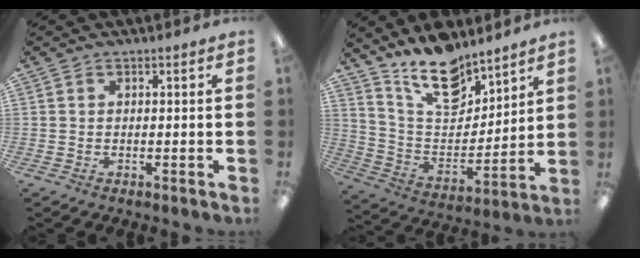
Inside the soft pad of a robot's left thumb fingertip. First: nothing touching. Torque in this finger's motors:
{"motor_torque": [0.31, 0.26, -0.07, -0.43, 0.05]}